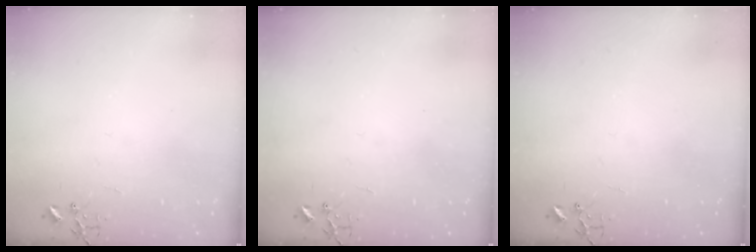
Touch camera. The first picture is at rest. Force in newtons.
{"total": 0.0}
{"total": 0.0}